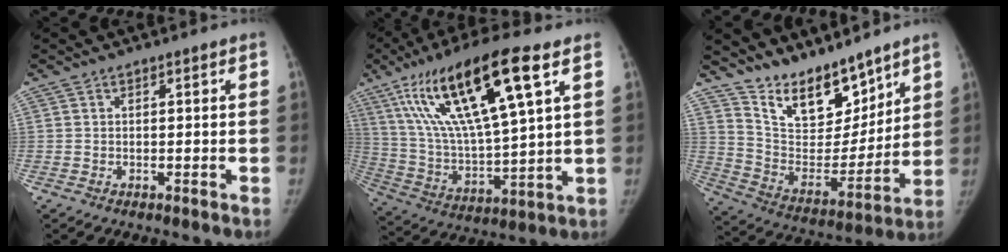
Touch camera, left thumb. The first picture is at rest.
{"total": 23.9, "force": [11.0, 5.2, 20.5], "torque": [-0.386, -0.019, 0.203]}
{"total": 16.6, "force": [13.3, 7.1, 6.9], "torque": [-0.066, -0.079, 0.248]}